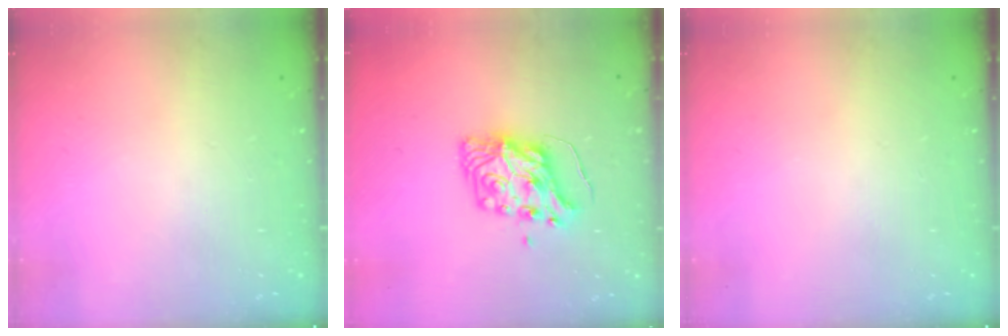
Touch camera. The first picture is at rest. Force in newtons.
{"total": 8.9, "press": 8.9, "slide": 0.3}
{"total": 0.0}